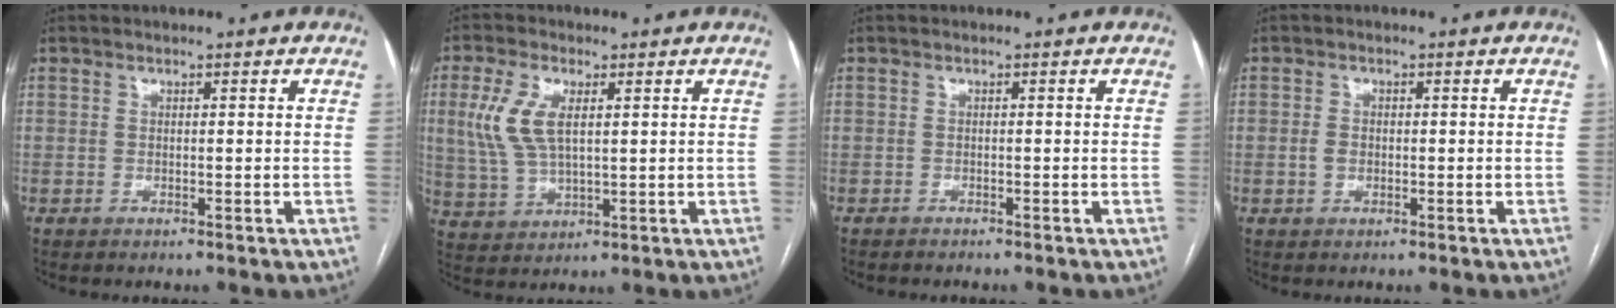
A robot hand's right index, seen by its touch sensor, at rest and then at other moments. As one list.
[{"total": 8.3, "force": [2.2, 3.6, 7.2], "torque": [-0.175, 0.009, 0.047]}, {"total": 1.2, "force": [-1.2, 0.3, 0.4], "torque": [-0.009, -0.002, -0.015]}, {"total": 1.7, "force": [-0.2, 1.3, 1.1], "torque": [-0.020, 0.004, -0.002]}]